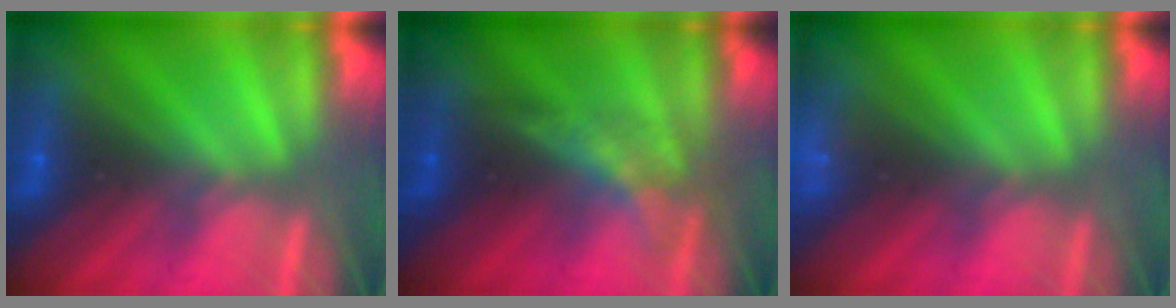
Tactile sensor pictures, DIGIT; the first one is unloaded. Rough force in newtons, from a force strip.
{"total": 1.8}
{"total": 2.9}